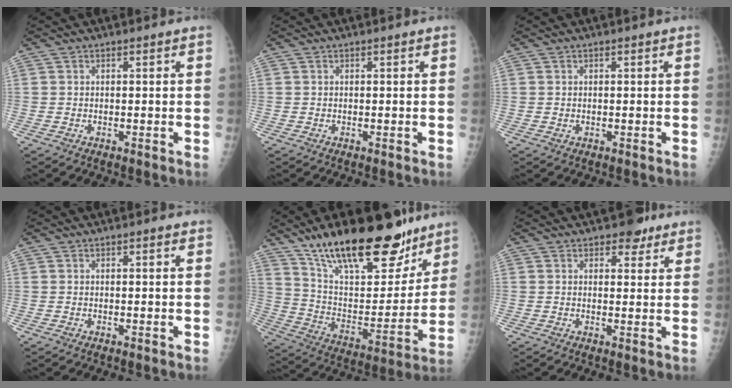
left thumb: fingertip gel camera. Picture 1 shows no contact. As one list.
[{"total": 0.0}, {"total": 0.7, "force": [0.3, 0.5, 0.4], "torque": [-0.005, -0.001, 0.005]}, {"total": 0.7, "force": [0.5, 0.2, 0.5], "torque": [-0.008, -0.001, 0.005]}, {"total": 28.7, "force": [20.2, 10.6, 17.4], "torque": [-0.237, -0.072, 0.328]}, {"total": 4.1, "force": [2.9, 2.3, 1.7], "torque": [0.005, -0.014, 0.038]}]